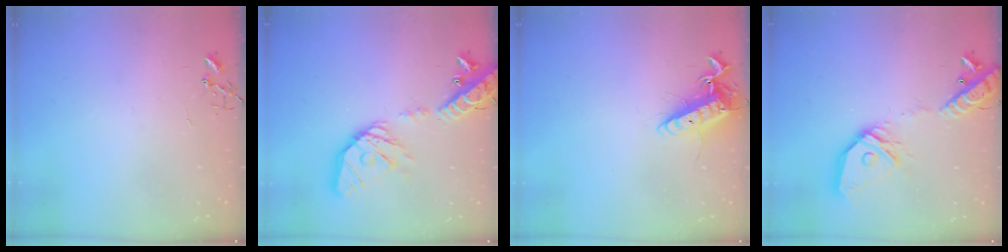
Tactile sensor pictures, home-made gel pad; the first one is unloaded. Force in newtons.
{"total": 20.4, "press": 20.1, "slide": 3.3}
{"total": 13.6, "press": 13.5, "slide": 1.3}
{"total": 21.0, "press": 20.7, "slide": 3.7}